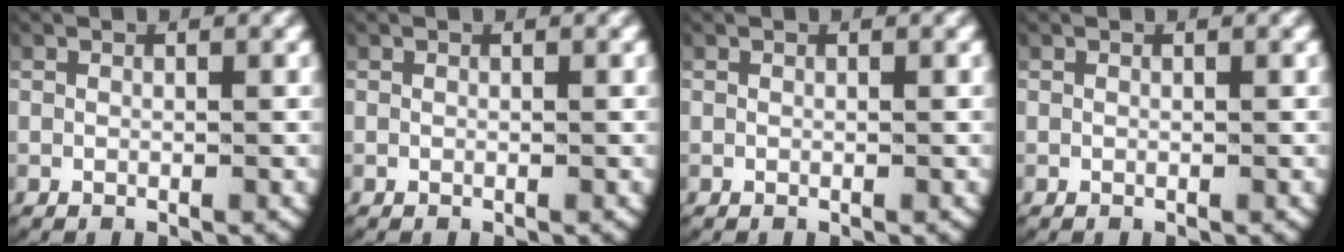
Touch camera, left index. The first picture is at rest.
{"total": 0.0}
{"total": 0.0}
{"total": 0.0}